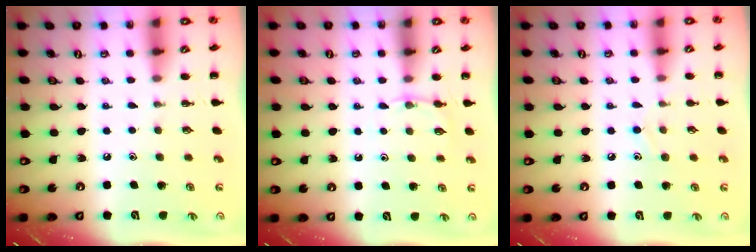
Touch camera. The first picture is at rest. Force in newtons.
{"total": 4.2, "press": 4.0, "slide": 1.3}
{"total": 7.2, "press": 6.8, "slide": 2.4}